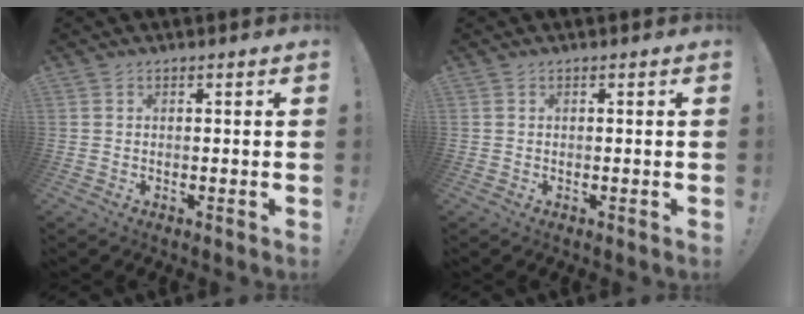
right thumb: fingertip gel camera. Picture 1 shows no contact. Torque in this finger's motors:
{"motor_torque": [-0.01, 0.37, 0.38, 0.15, 0.17]}